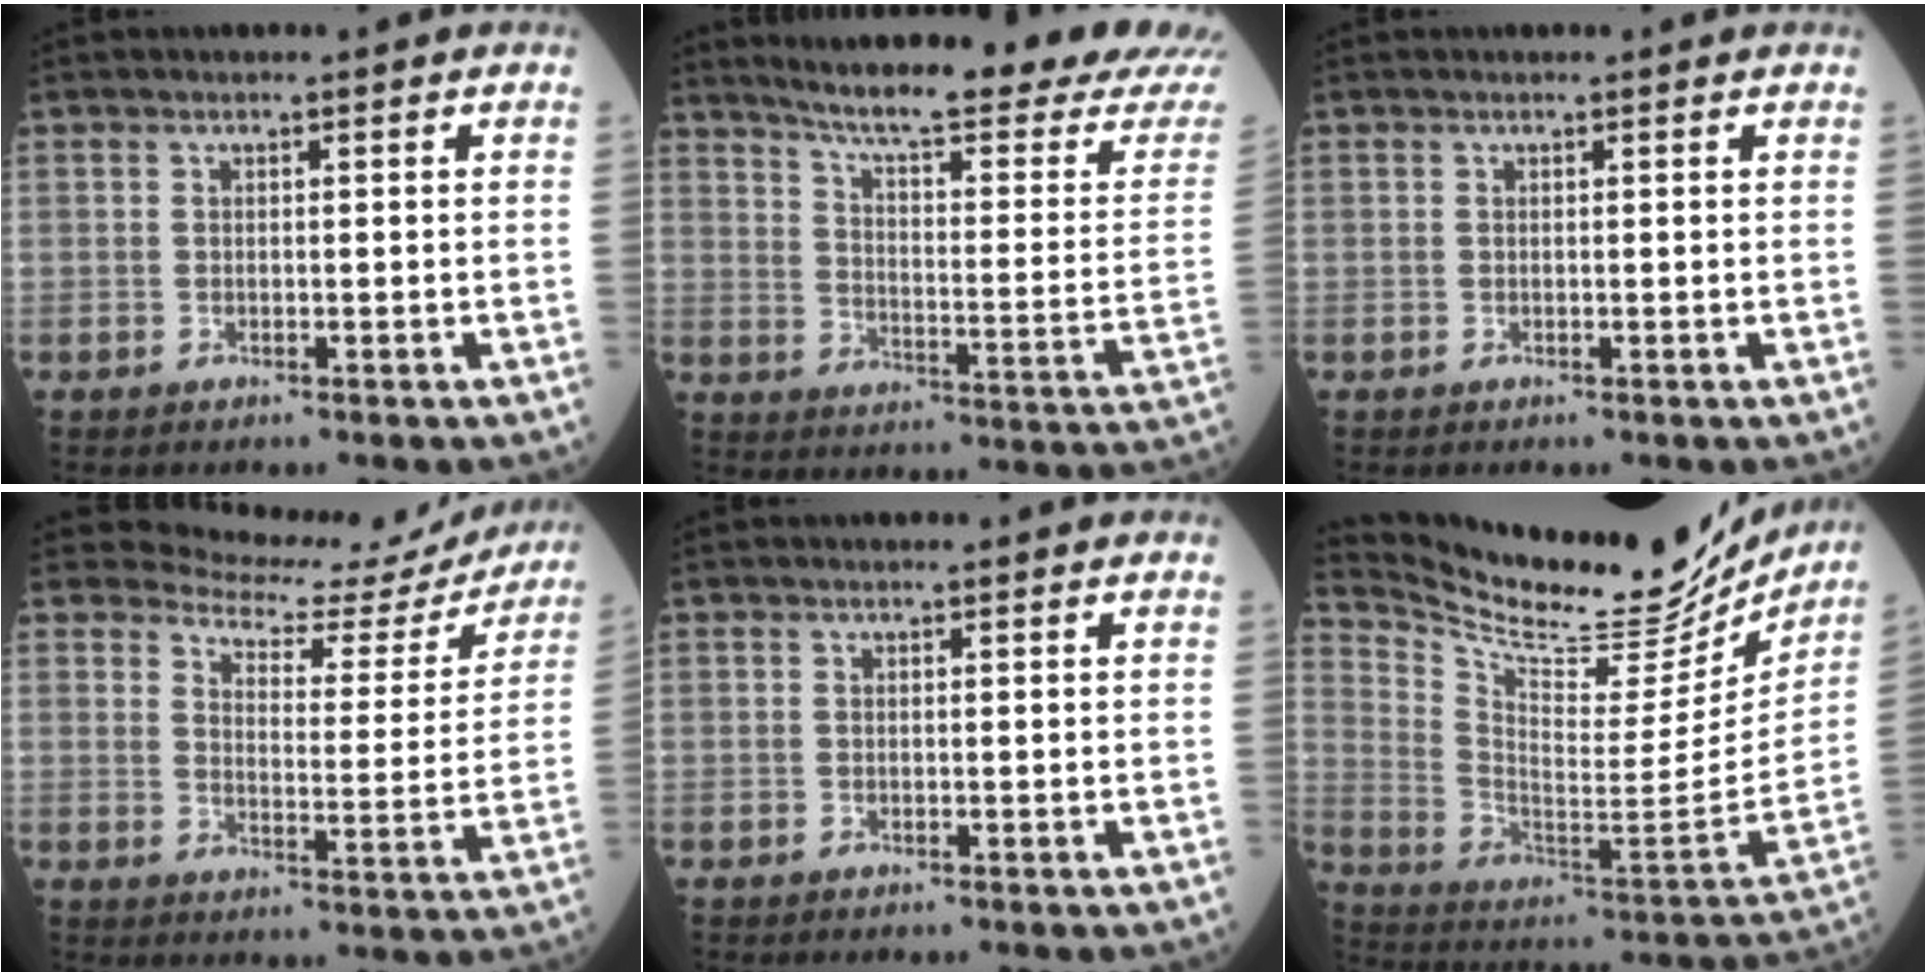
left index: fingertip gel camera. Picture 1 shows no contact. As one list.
[{"total": 23.6, "force": [21.4, 0.0, 9.9], "torque": [-0.148, -0.096, 0.274]}, {"total": 0.6, "force": [-0.5, 0.0, -0.2], "torque": [0.001, -0.004, -0.011]}, {"total": 13.0, "force": [12.5, 3.5, 0.8], "torque": [0.000, -0.047, 0.134]}, {"total": 0.0}, {"total": 21.2, "force": [19.6, 5.0, 6.5], "torque": [-0.124, -0.058, 0.292]}]